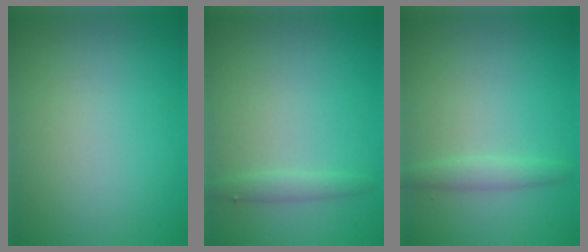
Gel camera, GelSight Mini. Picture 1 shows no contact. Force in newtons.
{"total": 0.7, "press": 0.7, "slide": 0.1}
{"total": 1.5, "press": 1.5, "slide": 0.1}